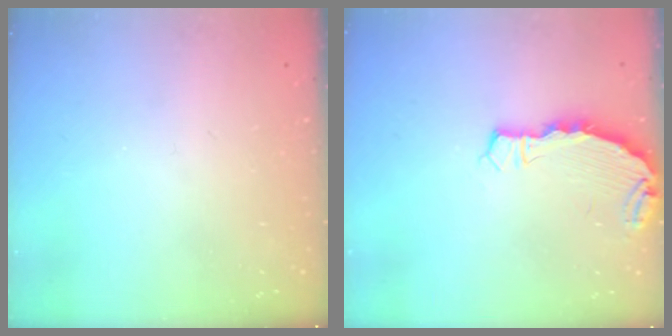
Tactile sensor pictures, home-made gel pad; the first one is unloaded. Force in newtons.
{"total": 3.9, "press": 3.9, "slide": 0.2}